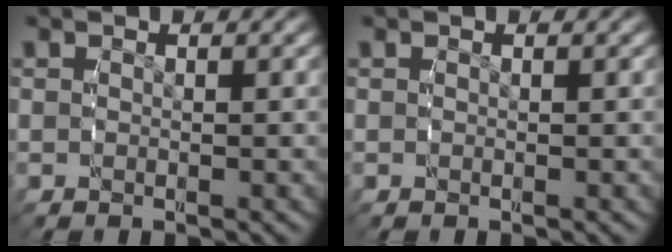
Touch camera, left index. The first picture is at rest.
{"total": 0.0}